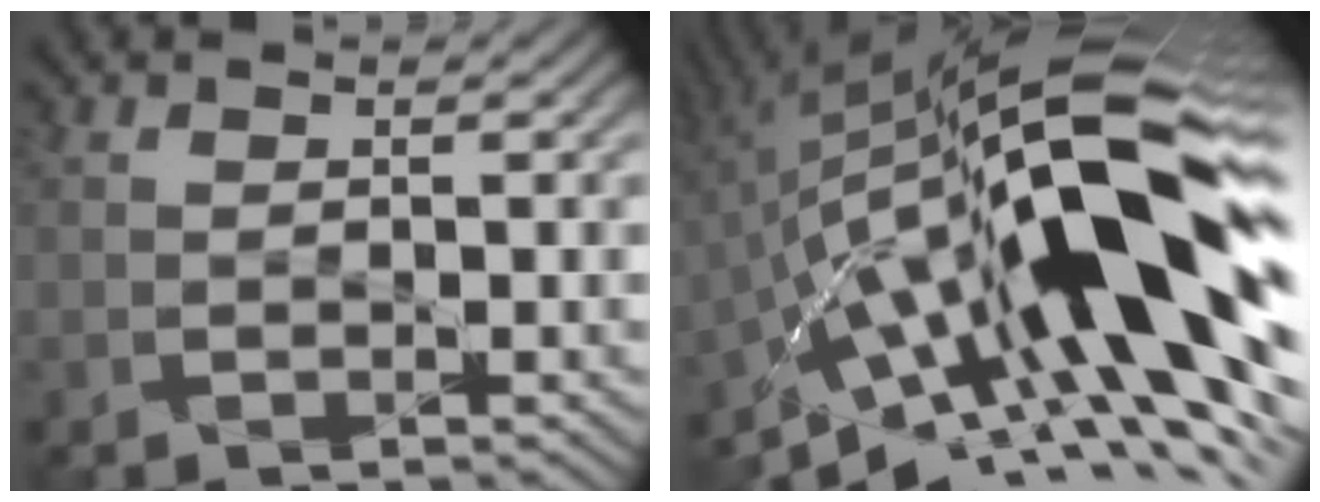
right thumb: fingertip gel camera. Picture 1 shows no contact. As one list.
[{"total": 19.5, "force": [-2.0, 6.2, 18.3], "torque": [-0.308, 0.026, -0.065]}]